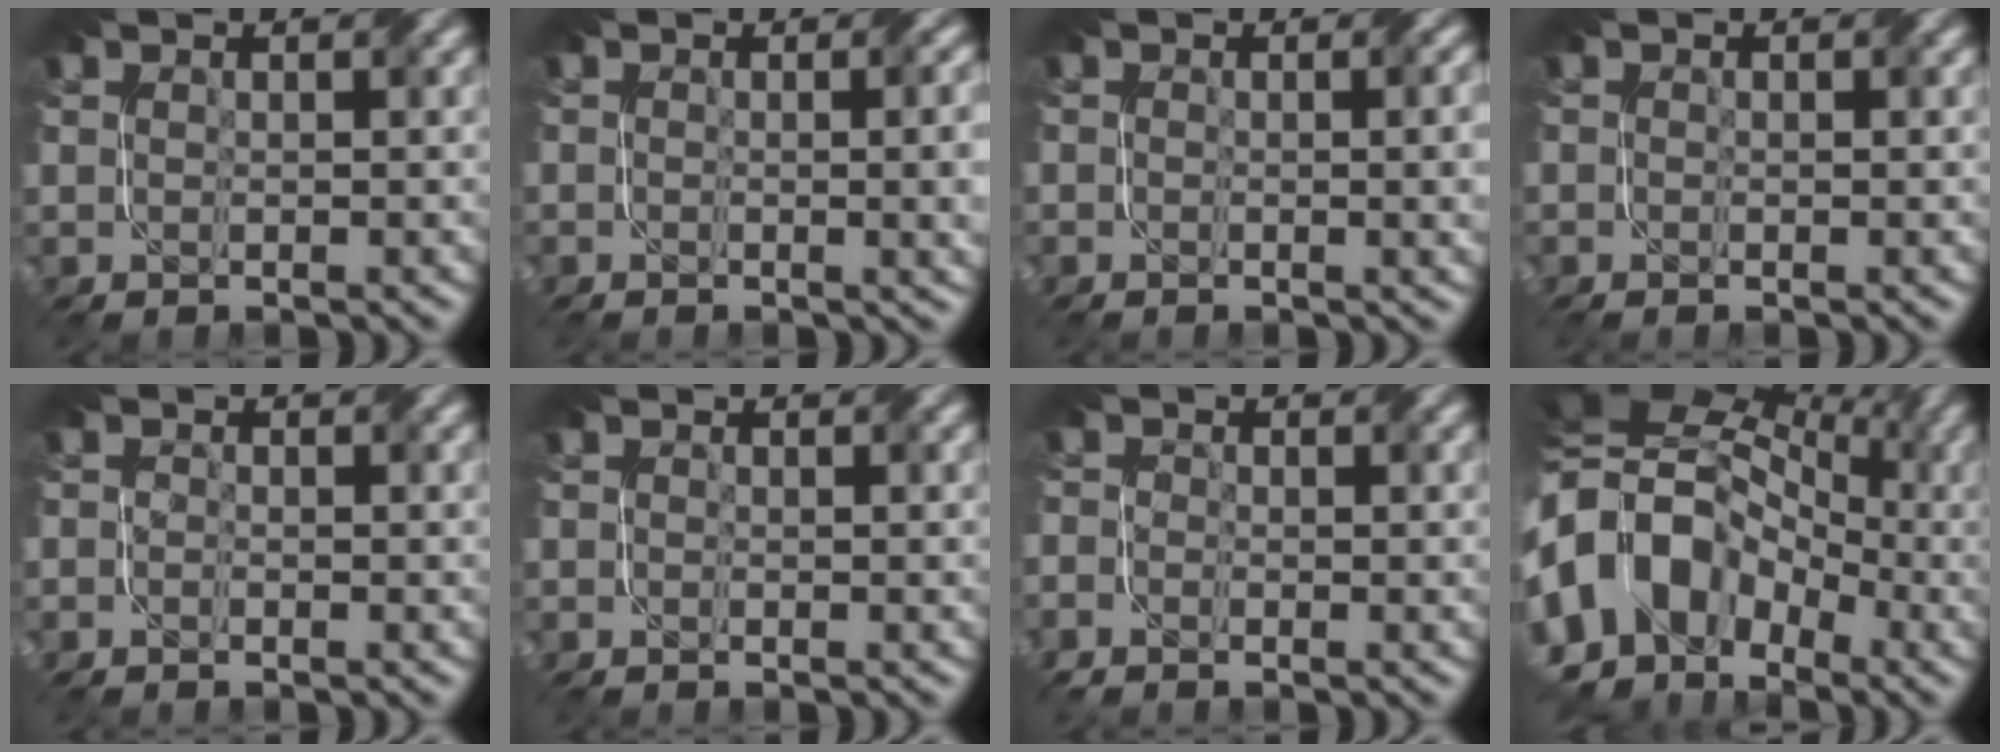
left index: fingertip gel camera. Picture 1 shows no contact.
{"total": 5.0, "force": [-0.5, 2.4, 4.4], "torque": [-0.021, 0.005, -0.010]}
{"total": 3.9, "force": [-0.5, 1.8, 3.4], "torque": [-0.020, 0.003, -0.008]}
{"total": 0.5, "force": [-0.3, 0.3, 0.3], "torque": [-0.008, -0.004, -0.005]}
{"total": 0.9, "force": [-0.7, 0.5, 0.3], "torque": [-0.007, -0.004, -0.015]}
{"total": 0.6, "force": [-0.5, 0.4, 0.2], "torque": [-0.006, -0.005, -0.010]}
{"total": 1.5, "force": [-1.2, 0.8, 0.5], "torque": [-0.016, -0.008, -0.026]}
{"total": 15.1, "force": [-2.9, 11.8, 8.9], "torque": [-0.178, 0.013, -0.063]}